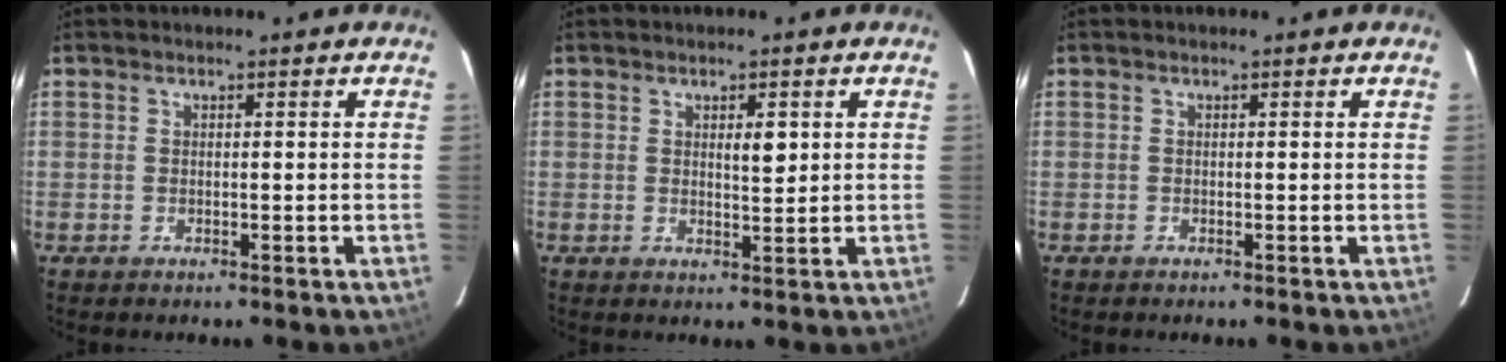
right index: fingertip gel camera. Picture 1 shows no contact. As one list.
[{"total": 2.5, "force": [0.9, 0.8, 2.2], "torque": [-0.033, -0.004, 0.014]}, {"total": 0.0}]